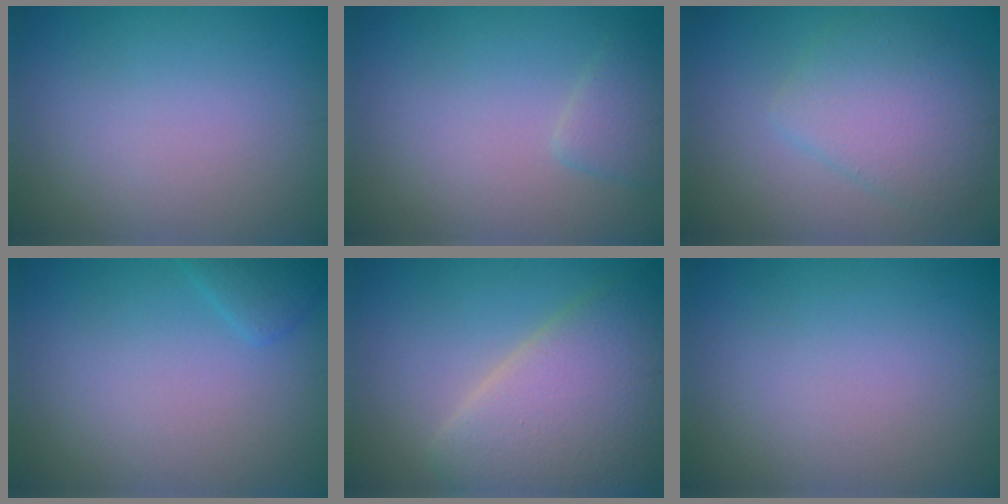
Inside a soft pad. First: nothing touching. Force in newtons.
{"total": 1.9, "press": 1.9, "slide": 0.2}
{"total": 4.4, "press": 4.4, "slide": 0.2}
{"total": 1.4, "press": 1.4, "slide": 0.1}
{"total": 8.5, "press": 8.5, "slide": 0.6}
{"total": 0.0}